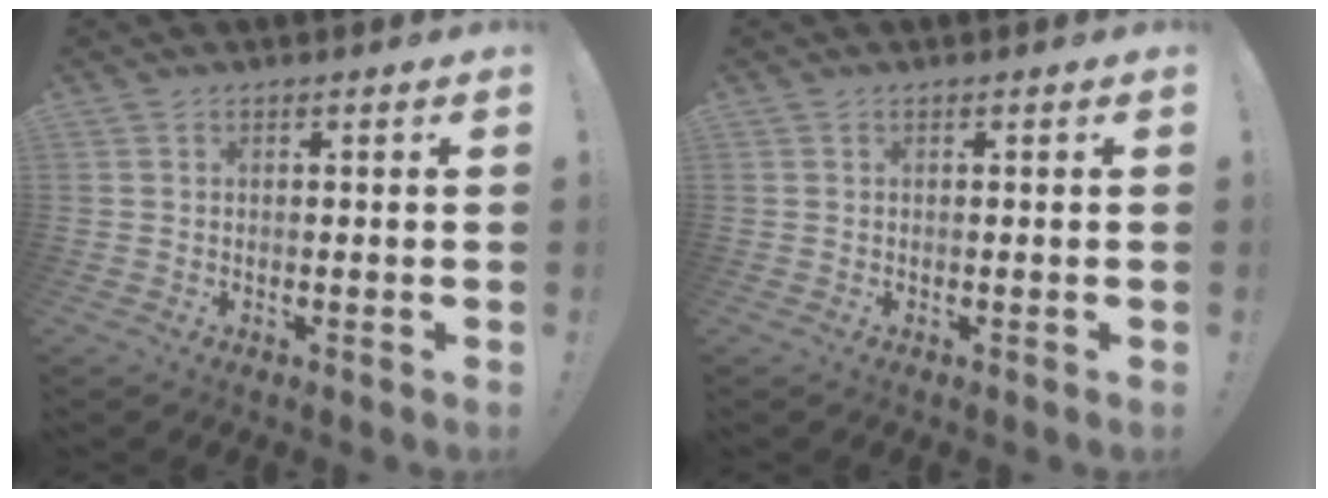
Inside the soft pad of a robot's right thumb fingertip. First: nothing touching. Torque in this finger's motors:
{"motor_torque": [0.00, 0.00, 0.01, 0.00, 0.03]}